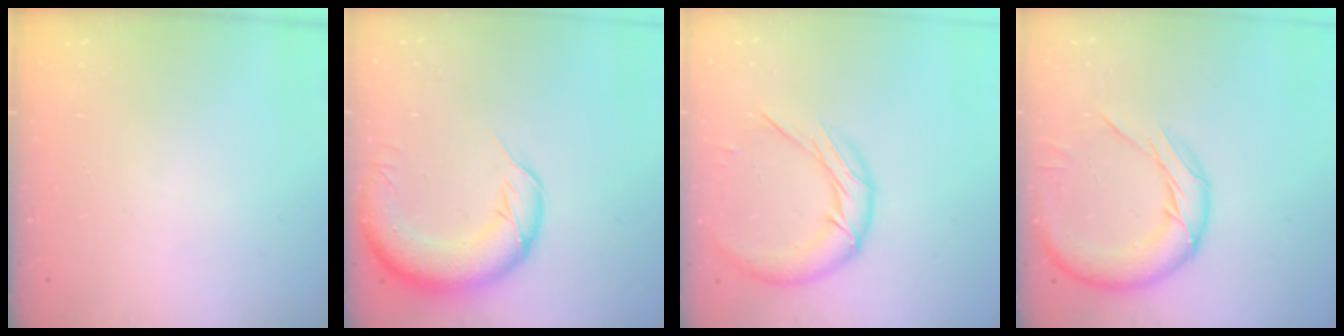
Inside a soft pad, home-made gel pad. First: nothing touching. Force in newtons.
{"total": 13.7, "press": 13.3, "slide": 3.1}
{"total": 13.7, "press": 13.6, "slide": 1.4}
{"total": 14.9, "press": 14.9, "slide": 1.2}